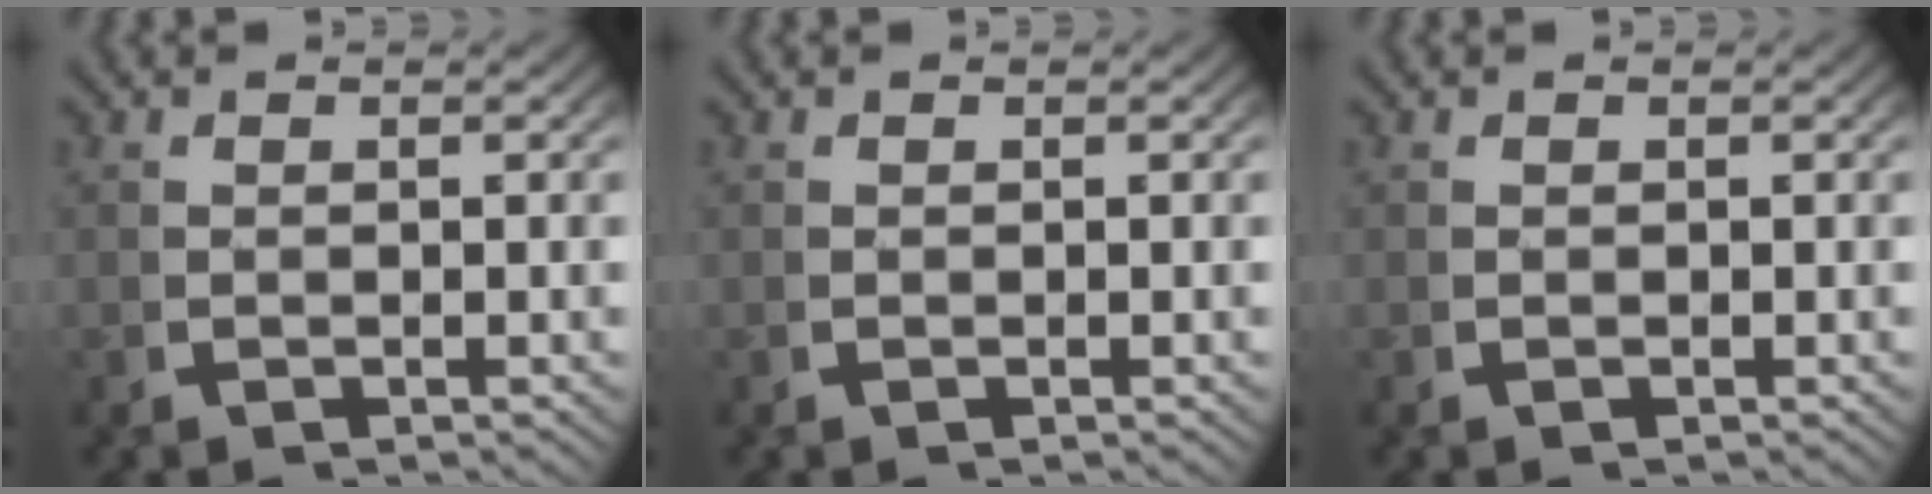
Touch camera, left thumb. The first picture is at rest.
{"total": 0.0}
{"total": 0.0}